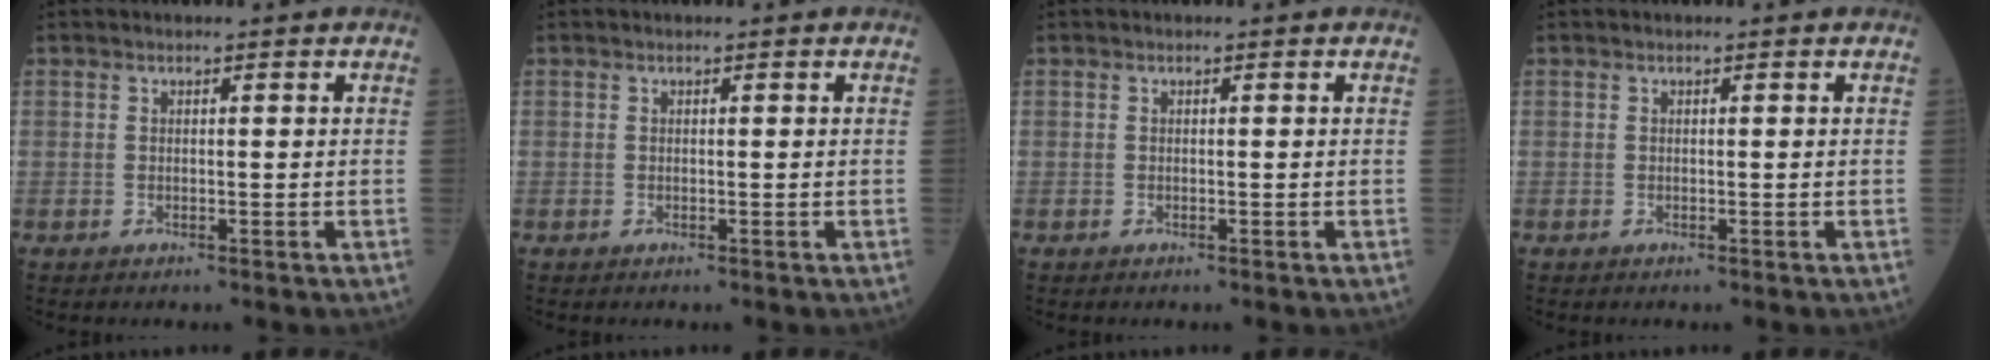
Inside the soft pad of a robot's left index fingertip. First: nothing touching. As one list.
[{"total": 0.0}, {"total": 0.0}, {"total": 0.0}]